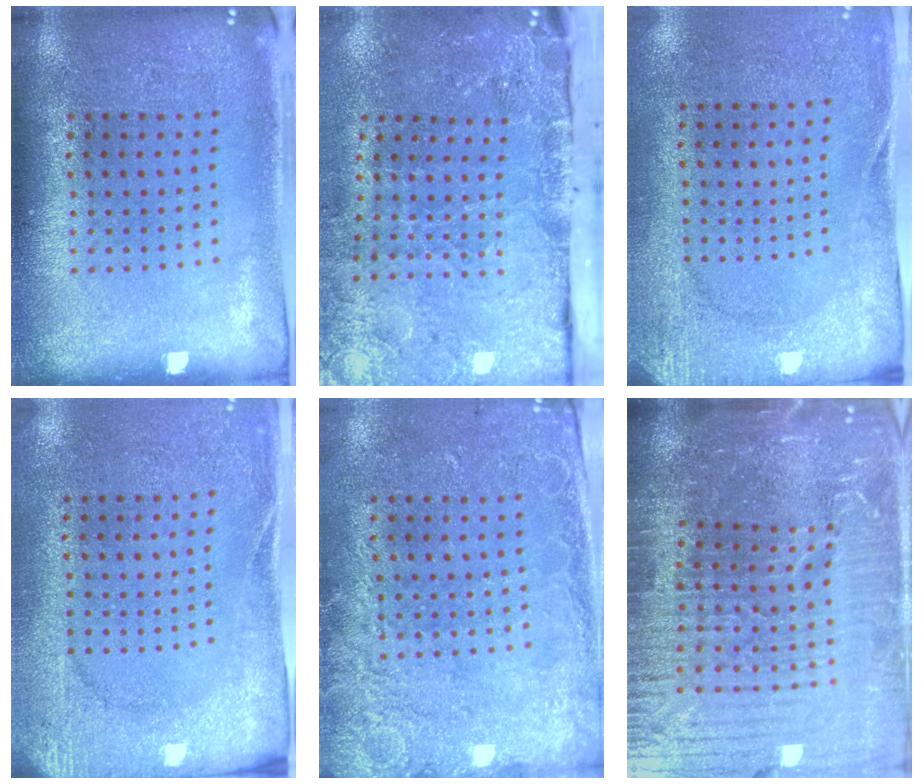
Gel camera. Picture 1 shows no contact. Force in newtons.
{"total": 3.9, "press": 3.4, "slide": 1.8}
{"total": 2.8, "press": 2.1, "slide": 1.8}
{"total": 2.7, "press": 2.2, "slide": 1.5}
{"total": 2.6, "press": 2.0, "slide": 1.7}
{"total": 7.1, "press": 6.1, "slide": 3.6}